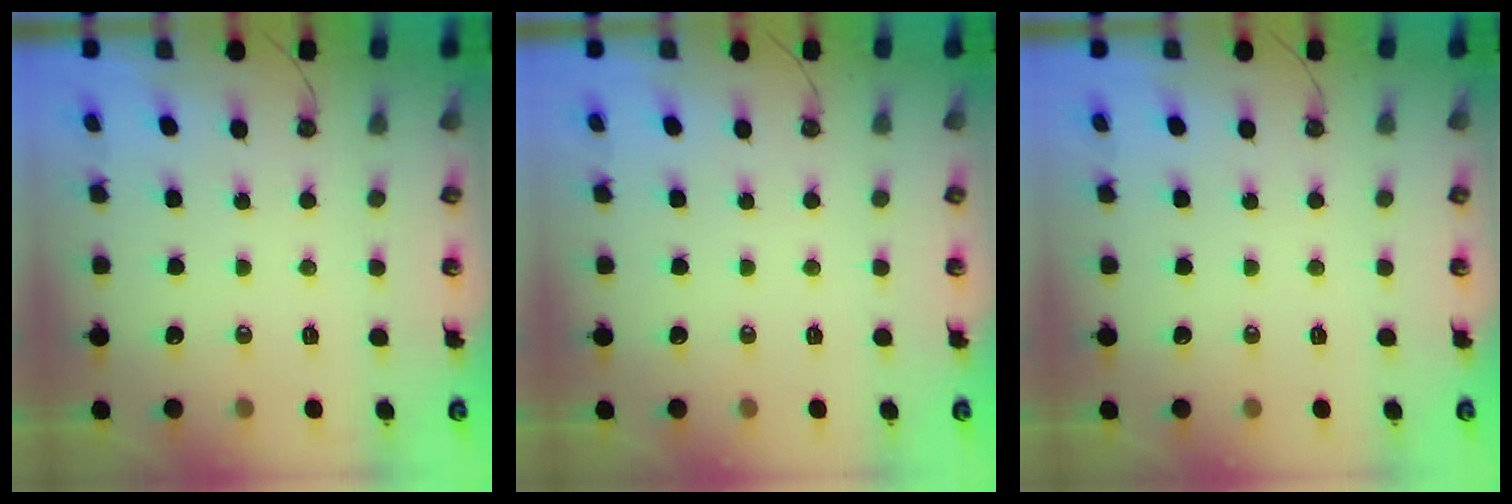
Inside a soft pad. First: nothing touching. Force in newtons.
{"total": 0.0}
{"total": 0.0}